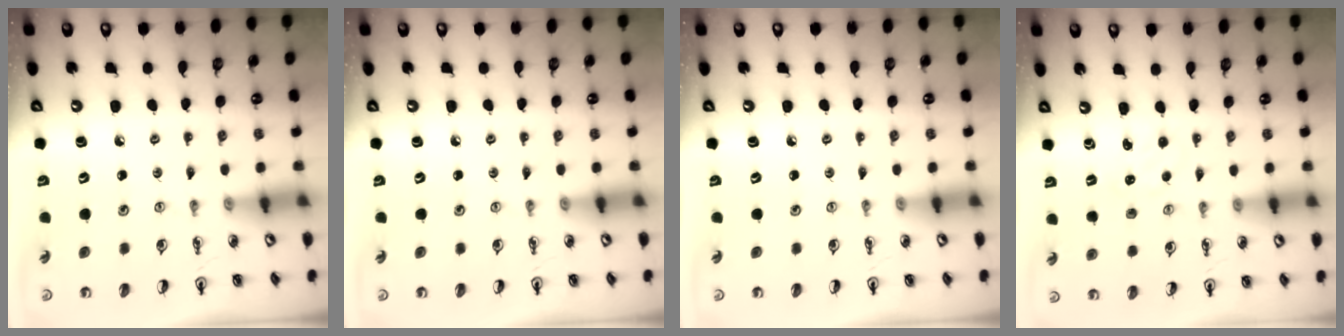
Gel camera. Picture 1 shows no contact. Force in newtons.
{"total": 0.0}
{"total": 0.0}
{"total": 0.9, "press": 0.8, "slide": 0.2}